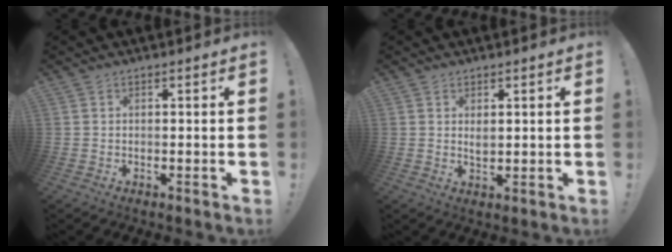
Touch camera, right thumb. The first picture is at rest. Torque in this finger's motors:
{"motor_torque": [-0.28, 0.28, 0.09, 0.29, 0.13]}